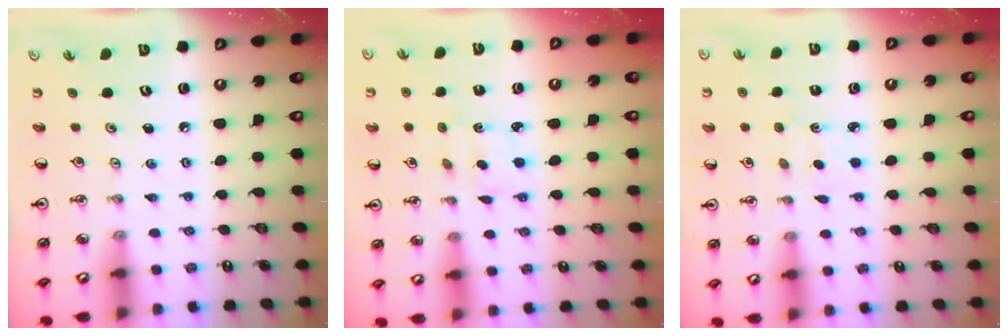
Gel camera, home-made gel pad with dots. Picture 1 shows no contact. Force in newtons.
{"total": 1.8, "press": 1.7, "slide": 0.7}
{"total": 1.6, "press": 1.6, "slide": 0.3}